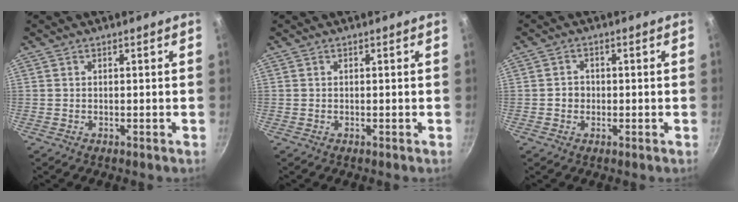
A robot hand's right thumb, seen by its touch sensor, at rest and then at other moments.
{"total": 0.0}
{"total": 2.3, "force": [-0.4, 2.1, 0.9], "torque": [-0.002, 0.007, -0.010]}